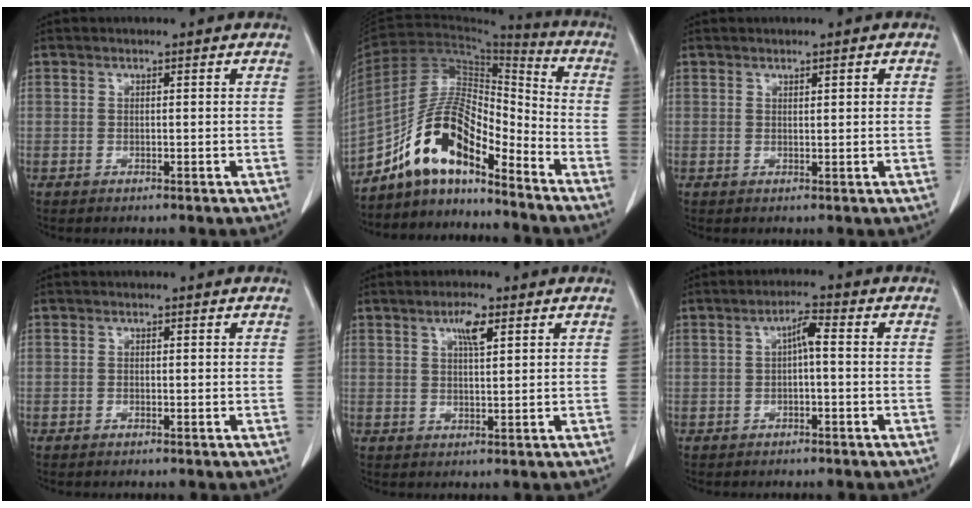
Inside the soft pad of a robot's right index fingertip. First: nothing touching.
{"total": 13.3, "force": [-10.0, 3.7, 7.9], "torque": [-0.148, 0.037, -0.179]}
{"total": 1.2, "force": [0.6, 0.1, 1.0], "torque": [-0.018, 0.000, 0.009]}
{"total": 0.0}
{"total": 3.6, "force": [1.9, 0.7, 3.1], "torque": [-0.056, 0.002, 0.032]}
{"total": 3.0, "force": [0.0, 0.5, 2.9], "torque": [-0.050, 0.011, 0.001]}